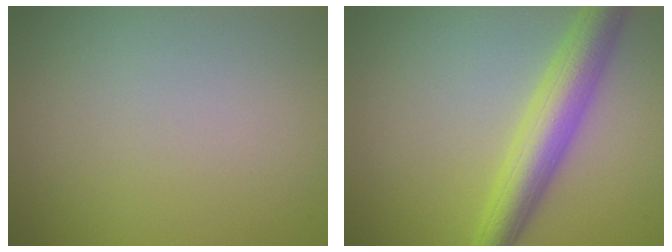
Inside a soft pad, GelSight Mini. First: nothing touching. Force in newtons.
{"total": 5.8, "press": 5.8, "slide": 0.3}